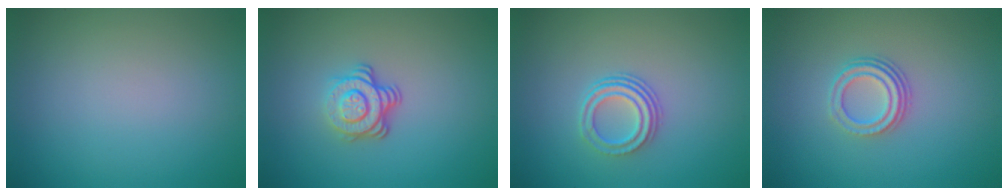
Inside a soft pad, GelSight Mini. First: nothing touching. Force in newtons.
{"total": 3.8, "press": 2.6, "slide": 2.8}
{"total": 3.0, "press": 2.2, "slide": 2.1}
{"total": 3.1, "press": 2.3, "slide": 2.2}